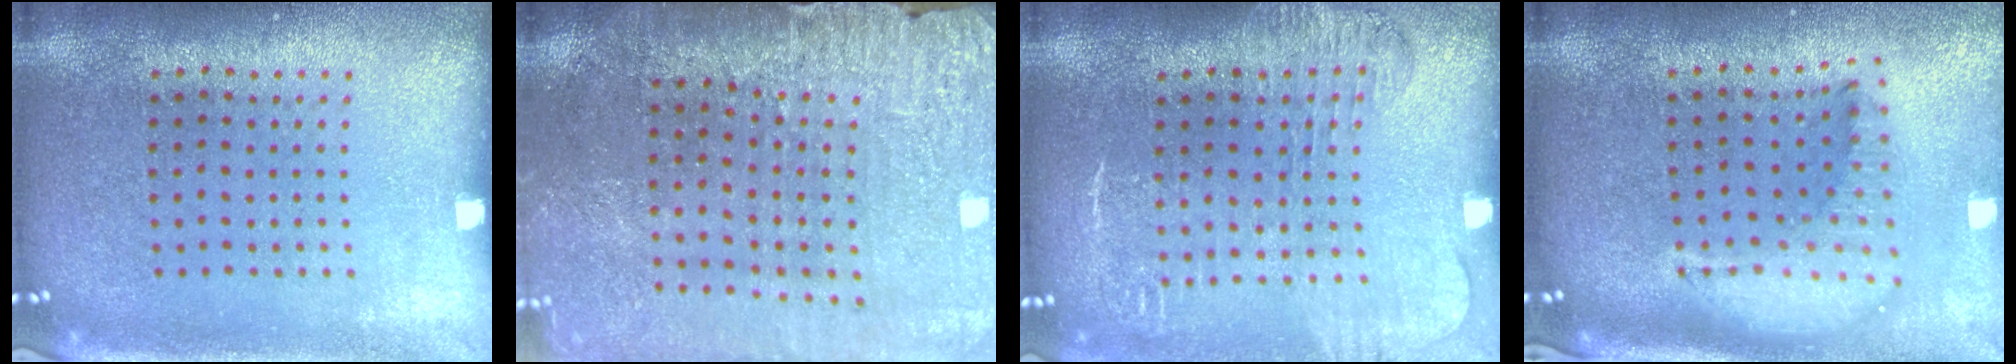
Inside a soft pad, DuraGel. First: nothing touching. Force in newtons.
{"total": 3.2, "press": 3.2, "slide": 0.5}
{"total": 1.7, "press": 1.5, "slide": 0.8}
{"total": 2.1, "press": 1.6, "slide": 1.3}